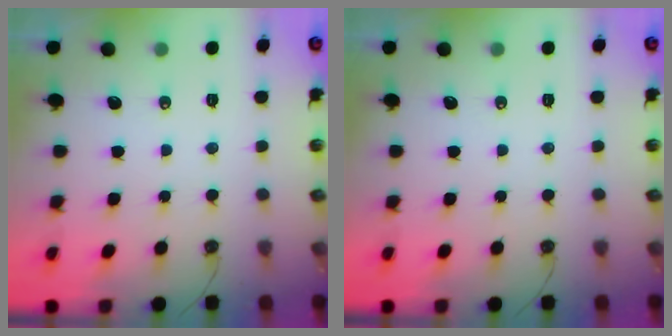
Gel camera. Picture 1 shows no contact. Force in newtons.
{"total": 0.0}